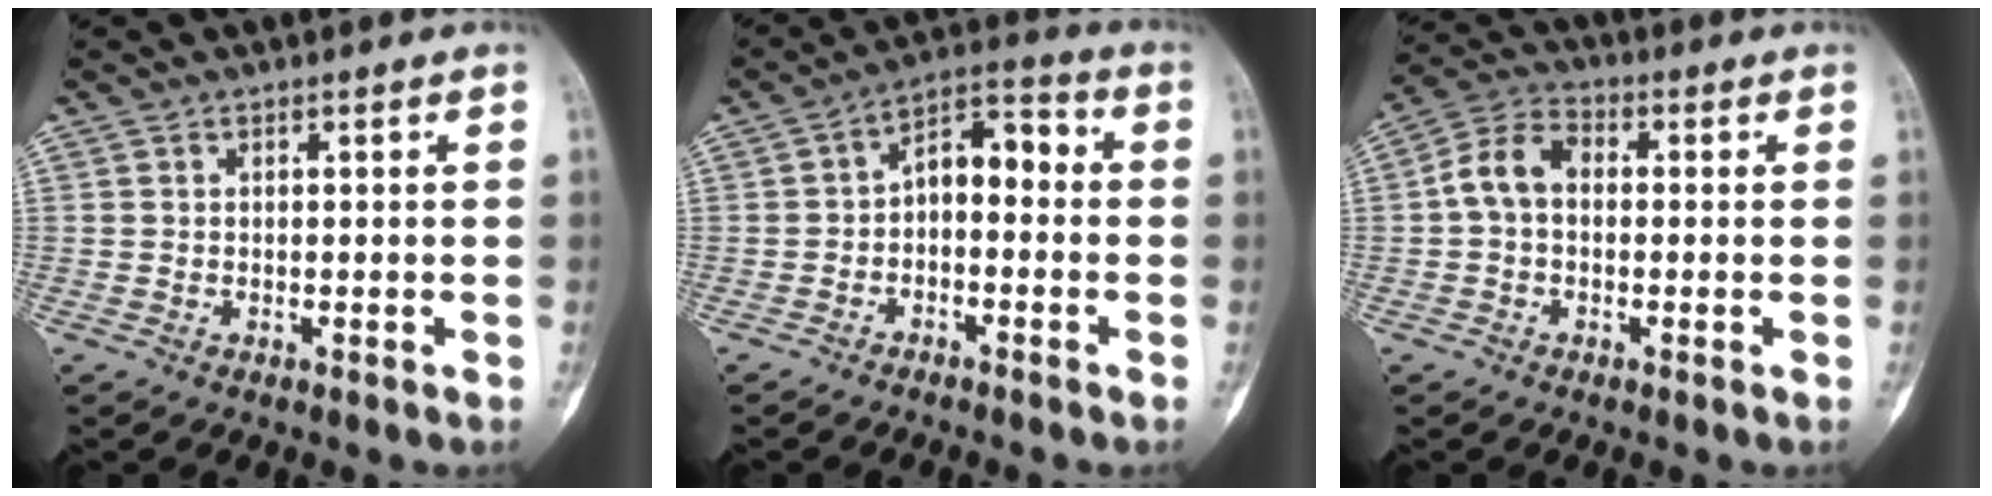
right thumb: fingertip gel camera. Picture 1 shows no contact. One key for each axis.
{"total": 7.9, "fx": -0.9, "fy": 4.6, "fz": 6.3, "tx": -0.081, "ty": 0.045, "tz": -0.029}
{"total": 7.3, "fx": 0.0, "fy": 5.2, "fz": 5.2, "tx": -0.092, "ty": 0.025, "tz": -0.012}